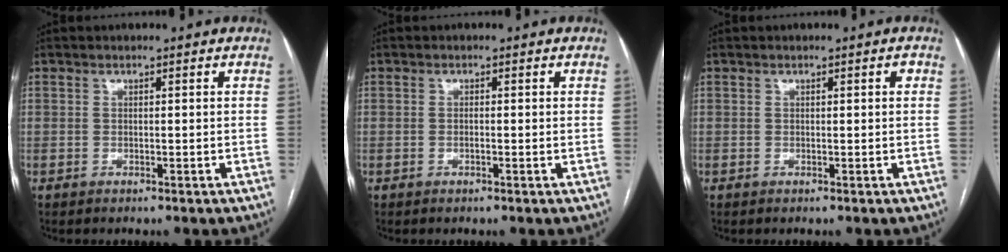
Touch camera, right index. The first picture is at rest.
{"total": 0.7, "force": [-0.1, 0.1, 0.7], "torque": [-0.013, 0.000, -0.002]}
{"total": 0.8, "force": [0.2, 0.2, 0.7], "torque": [-0.010, 0.003, 0.002]}